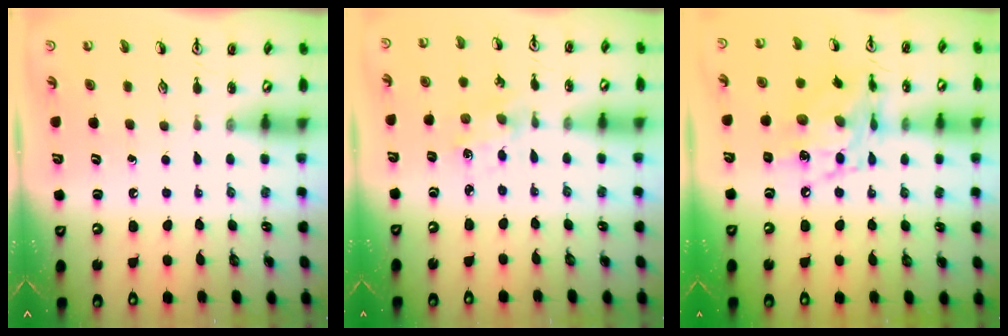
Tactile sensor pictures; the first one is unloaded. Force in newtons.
{"total": 1.0, "press": 1.0, "slide": 0.2}
{"total": 12.8, "press": 12.7, "slide": 0.9}